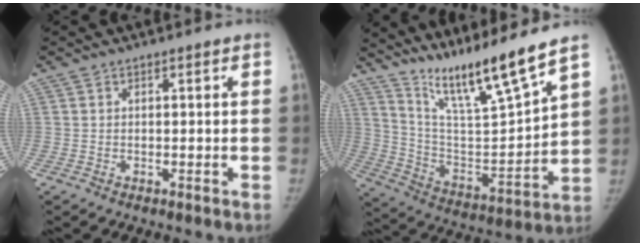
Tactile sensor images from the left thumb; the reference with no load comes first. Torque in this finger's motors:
{"motor_torque": [0.32, -0.08, 1.33, -1.44, 0.14]}